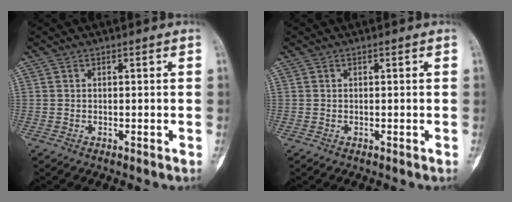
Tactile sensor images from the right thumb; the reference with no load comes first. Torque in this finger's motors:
{"motor_torque": [0.00, 0.00, 0.06, -0.06, 0.00]}